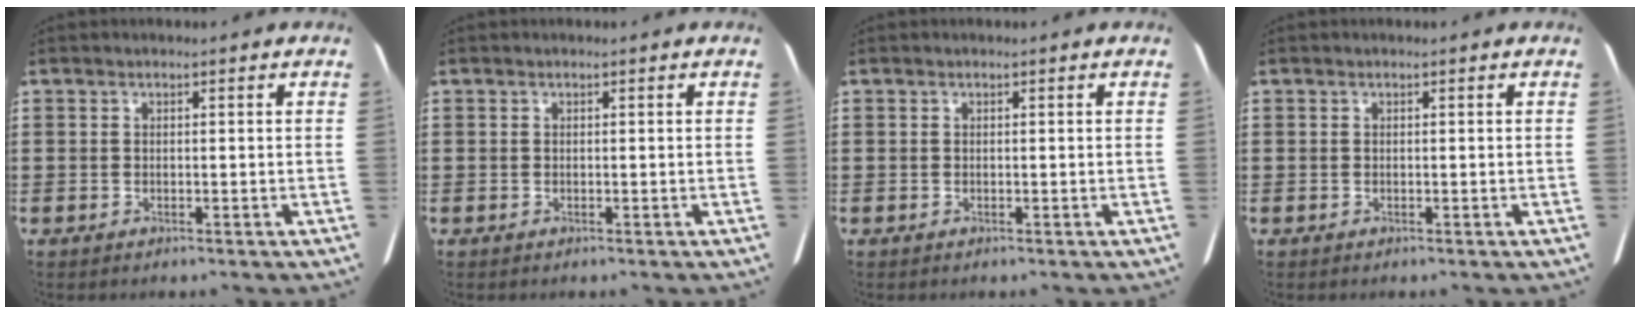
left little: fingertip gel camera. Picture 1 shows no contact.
{"total": 0.0}
{"total": 0.0}
{"total": 0.0}